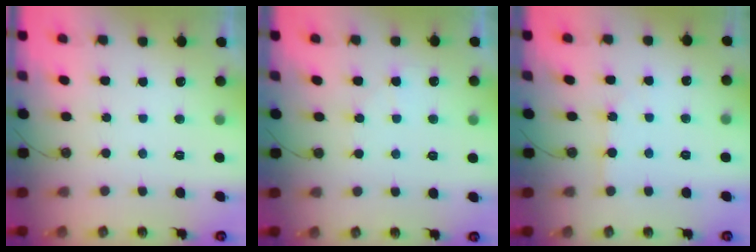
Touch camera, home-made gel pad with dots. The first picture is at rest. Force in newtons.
{"total": 4.9, "press": 4.8, "slide": 0.7}
{"total": 3.2, "press": 3.2, "slide": 0.5}